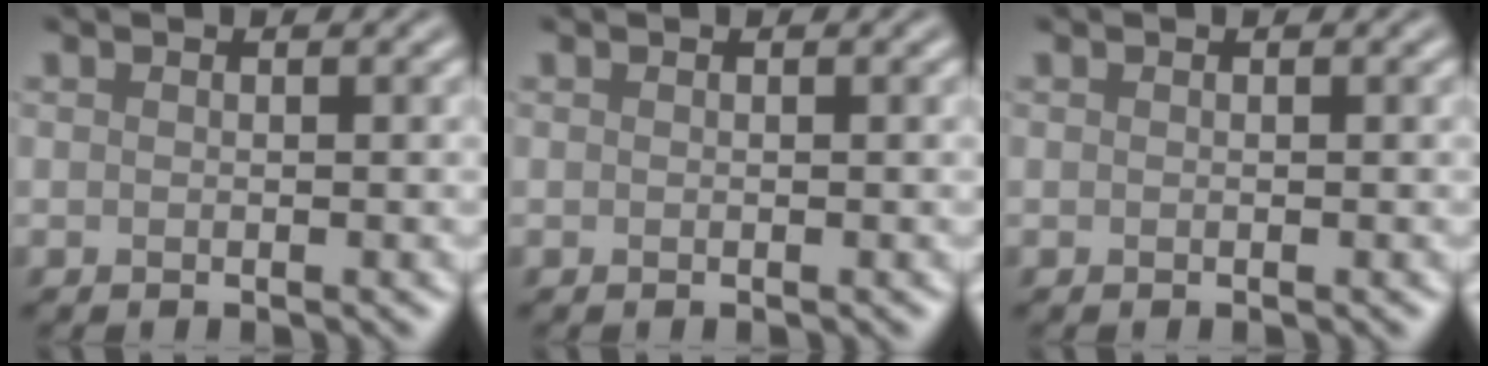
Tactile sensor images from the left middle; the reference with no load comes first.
{"total": 0.0}
{"total": 0.0}